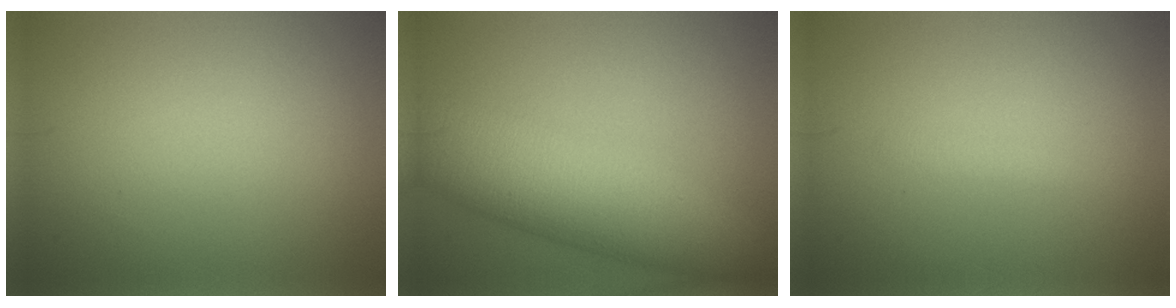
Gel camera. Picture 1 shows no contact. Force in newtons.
{"total": 8.6, "press": 8.6, "slide": 0.1}
{"total": 0.6, "press": 0.6, "slide": 0.1}